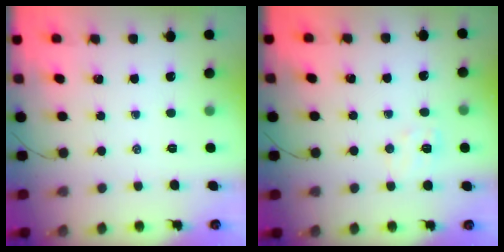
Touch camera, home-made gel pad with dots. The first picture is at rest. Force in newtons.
{"total": 6.0, "press": 5.8, "slide": 1.4}